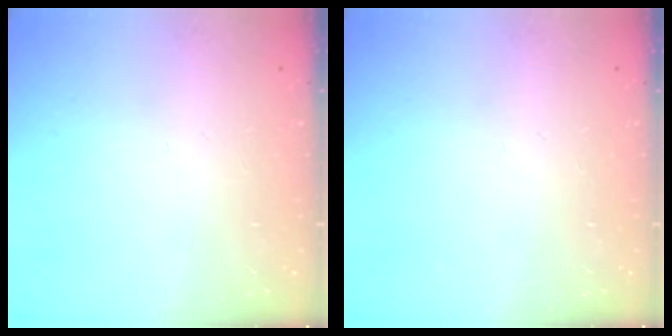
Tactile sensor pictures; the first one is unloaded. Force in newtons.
{"total": 0.0}